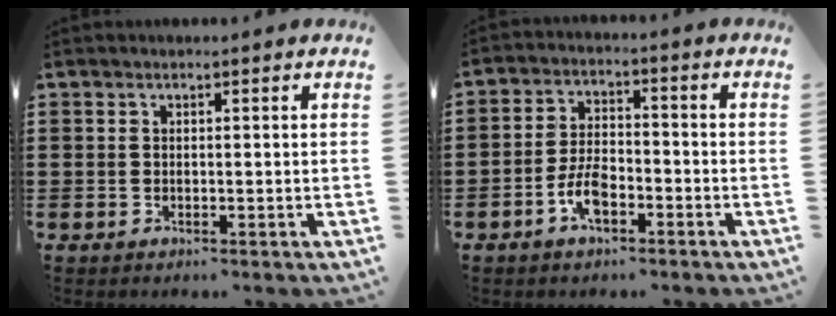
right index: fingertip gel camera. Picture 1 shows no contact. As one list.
[{"total": 5.6, "force": [-2.9, 2.5, 4.1], "torque": [-0.101, 0.000, -0.061]}]